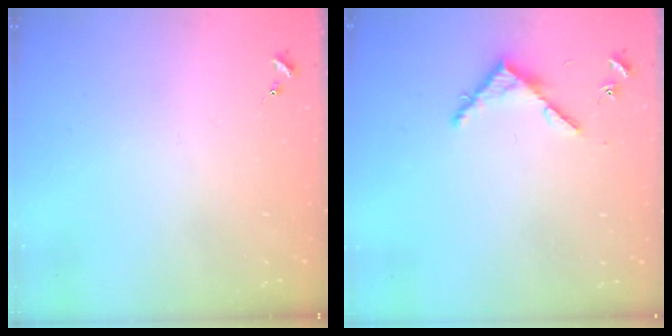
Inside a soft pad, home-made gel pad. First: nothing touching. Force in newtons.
{"total": 3.7, "press": 3.7, "slide": 0.3}